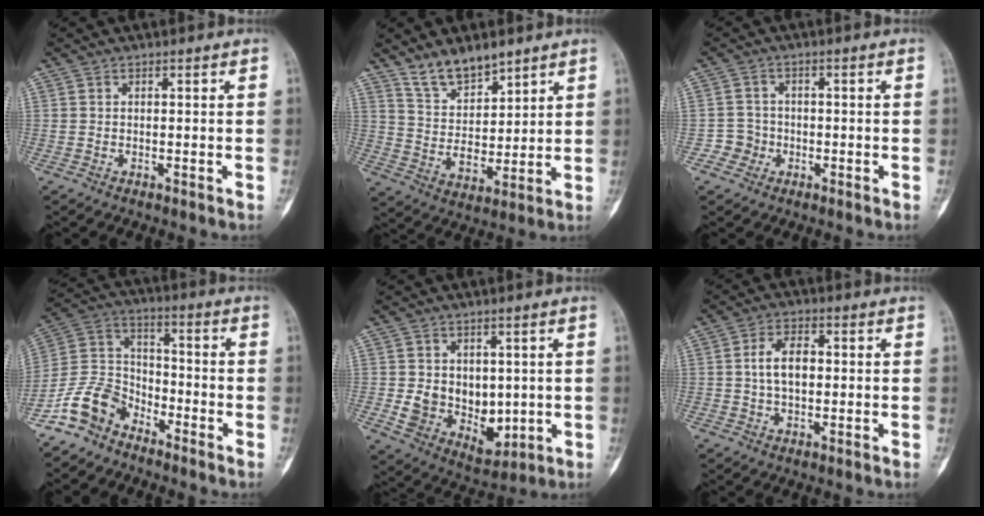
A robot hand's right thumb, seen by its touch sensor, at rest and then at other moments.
{"total": 9.5, "force": [7.5, 4.2, 4.2], "torque": [-0.044, -0.059, 0.149]}
{"total": 3.0, "force": [-1.1, 2.8, -0.2], "torque": [0.023, 0.010, -0.026]}
{"total": 10.5, "force": [-7.7, 6.2, 3.5], "torque": [-0.061, 0.064, -0.163]}
{"total": 11.3, "force": [-0.1, 8.4, 7.6], "torque": [-0.073, -0.016, 0.026]}
{"total": 6.2, "force": [0.4, 3.6, 5.0], "torque": [-0.085, 0.013, 0.004]}